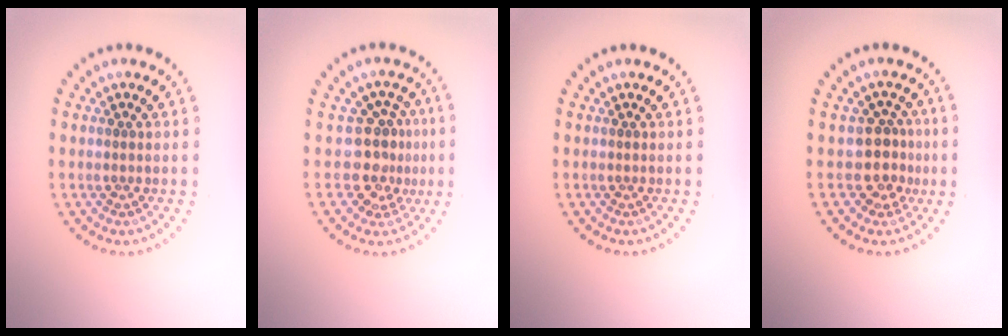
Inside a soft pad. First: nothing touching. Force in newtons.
{"total": 3.4, "press": 2.5, "slide": 2.3}
{"total": 0.0}
{"total": 2.8, "press": 2.2, "slide": 1.7}